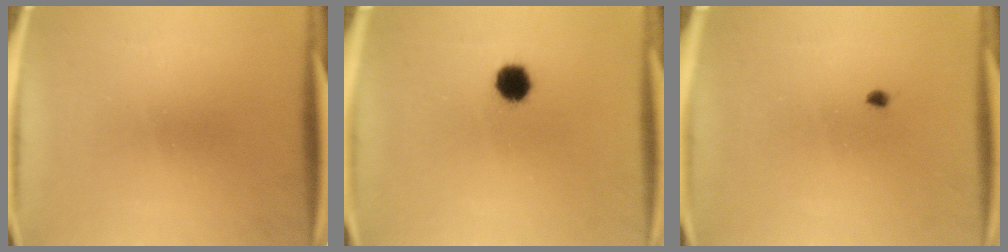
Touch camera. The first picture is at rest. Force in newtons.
{"total": 5.4}
{"total": 0.7}